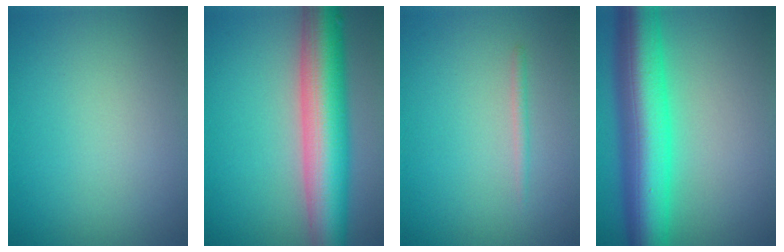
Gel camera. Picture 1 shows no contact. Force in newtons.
{"total": 10.2, "press": 10.2, "slide": 0.6}
{"total": 0.8, "press": 0.8, "slide": 0.0}
{"total": 10.3, "press": 10.3, "slide": 0.1}